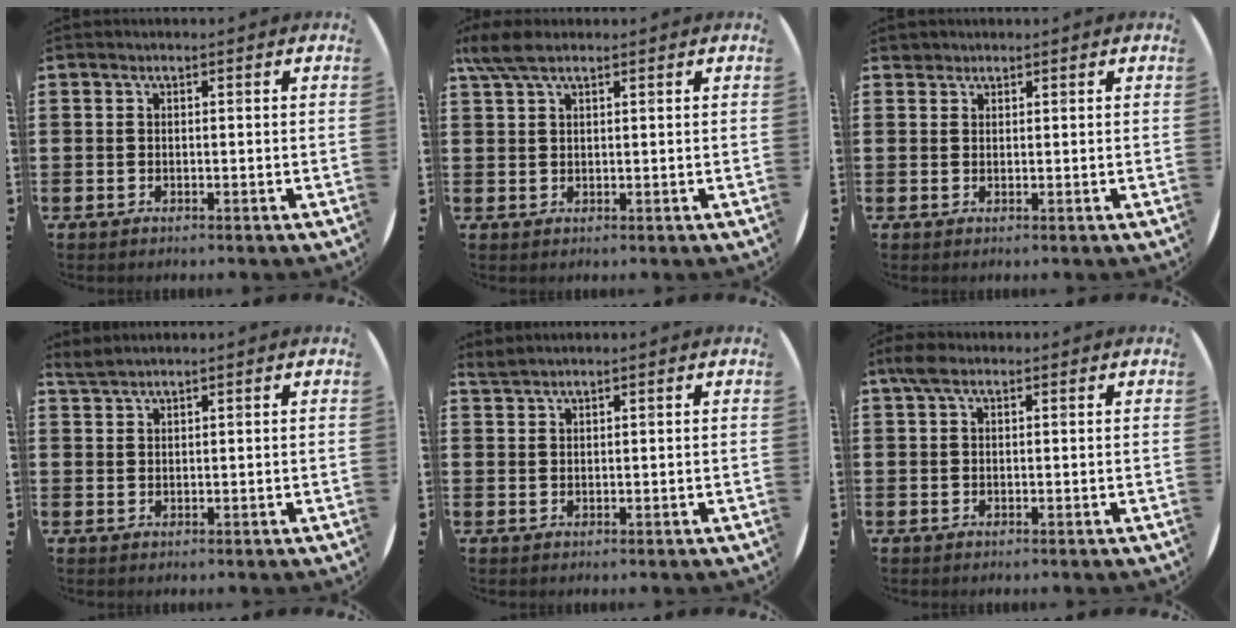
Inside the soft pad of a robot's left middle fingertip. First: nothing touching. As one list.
[{"total": 3.6, "force": [2.5, 1.3, 2.4], "torque": [-0.053, 0.006, 0.046]}, {"total": 1.0, "force": [0.9, 0.4, 0.0], "torque": [-0.002, 0.001, 0.019]}, {"total": 1.5, "force": [1.5, -0.1, 0.2], "torque": [-0.006, 0.000, 0.029]}, {"total": 1.2, "force": [1.2, -0.2, 0.0], "torque": [-0.002, 0.000, 0.025]}, {"total": 2.1, "force": [1.2, 1.0, 1.4], "torque": [-0.031, 0.007, 0.022]}]